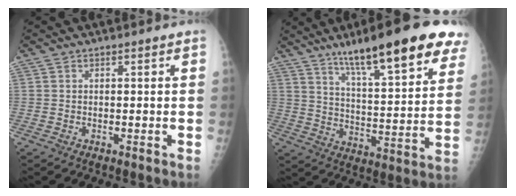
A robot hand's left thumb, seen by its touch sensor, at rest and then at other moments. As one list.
[{"total": 23.0, "force": [14.9, 4.2, 17.0], "torque": [-0.226, -0.048, 0.225]}]